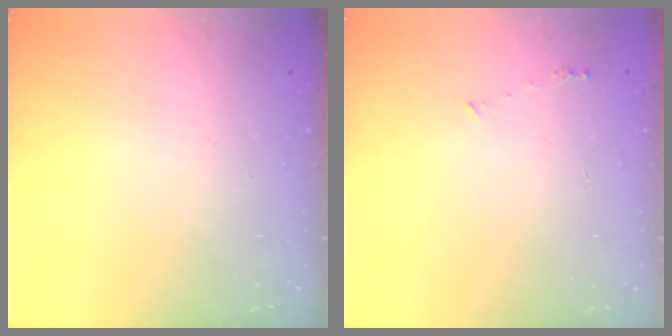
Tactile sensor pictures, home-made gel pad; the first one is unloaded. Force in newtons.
{"total": 3.2, "press": 3.2, "slide": 0.2}